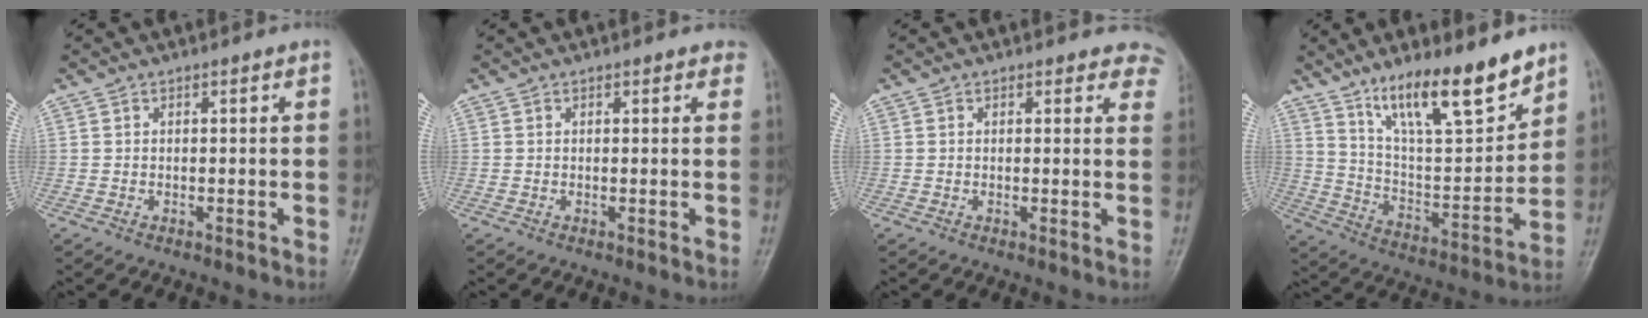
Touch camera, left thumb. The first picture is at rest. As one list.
[{"total": 1.6, "force": [1.1, 0.9, 0.7], "torque": [0.010, -0.002, 0.004]}, {"total": 5.2, "force": [4.5, 2.5, 0.4], "torque": [0.041, -0.015, 0.021]}, {"total": 17.9, "force": [12.6, 4.8, 11.8], "torque": [-0.160, -0.078, 0.225]}]